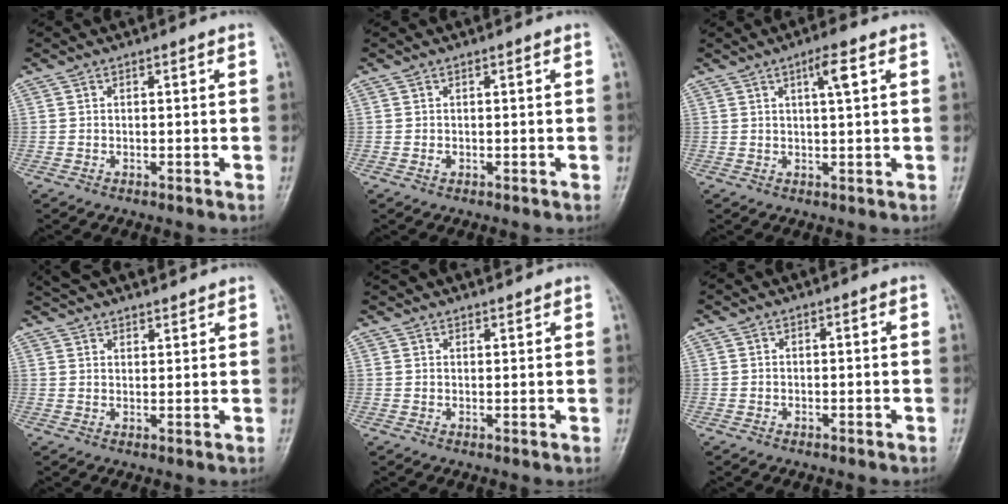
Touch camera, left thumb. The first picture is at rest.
{"total": 0.8, "force": [0.2, 0.5, 0.6], "torque": [-0.008, 0.001, 0.005]}
{"total": 4.0, "force": [1.7, 0.5, 3.6], "torque": [-0.064, -0.001, 0.030]}
{"total": 10.6, "force": [9.5, 2.8, 3.9], "torque": [-0.041, 0.005, 0.153]}
{"total": 3.4, "force": [3.2, 0.8, 0.9], "torque": [0.002, 0.006, 0.050]}
{"total": 0.0}